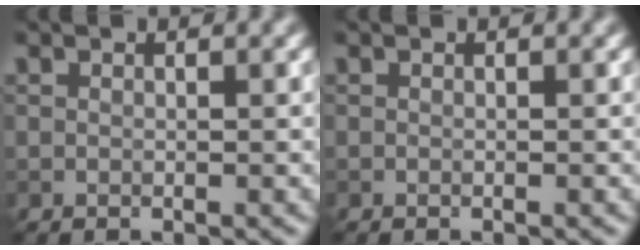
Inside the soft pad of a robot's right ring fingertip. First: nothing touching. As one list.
[{"total": 0.0}]